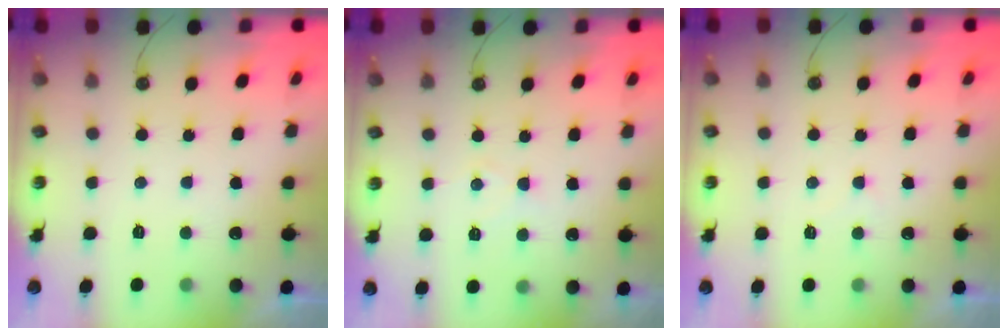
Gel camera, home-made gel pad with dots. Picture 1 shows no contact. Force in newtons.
{"total": 4.6, "press": 4.5, "slide": 0.7}
{"total": 3.9, "press": 3.9, "slide": 0.5}